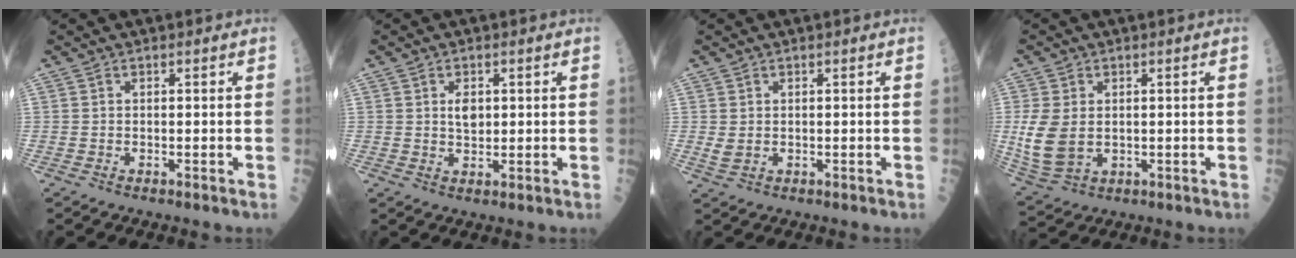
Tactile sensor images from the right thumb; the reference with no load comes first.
{"total": 2.9, "force": [0.7, 1.8, 2.2], "torque": [-0.026, -0.004, 0.011]}
{"total": 1.7, "force": [0.2, 1.3, 1.1], "torque": [-0.019, 0.000, 0.011]}
{"total": 9.0, "force": [0.0, 6.1, 6.6], "torque": [-0.142, -0.006, 0.013]}